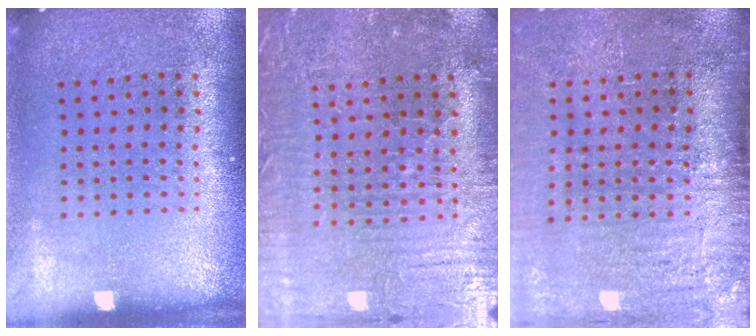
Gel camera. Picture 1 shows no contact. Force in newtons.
{"total": 2.0, "press": 1.9, "slide": 0.4}
{"total": 4.3, "press": 3.6, "slide": 2.4}